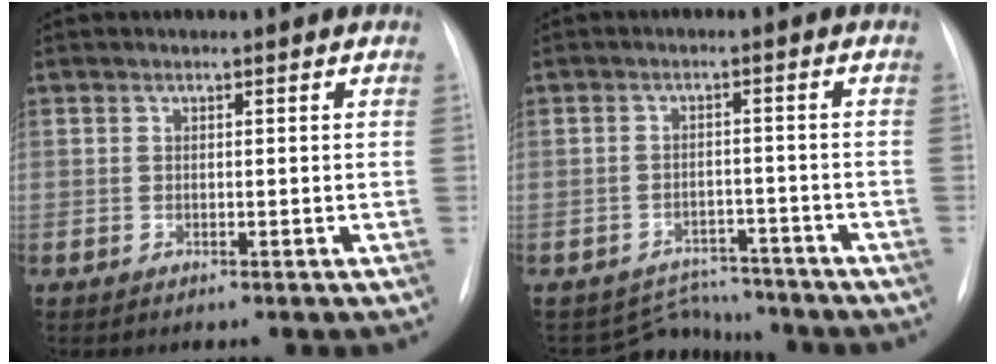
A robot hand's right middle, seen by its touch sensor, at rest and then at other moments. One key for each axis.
{"total": 5.7, "fx": -5.2, "fy": 1.7, "fz": -1.4, "tx": 0.022, "ty": 0.023, "tz": -0.074}